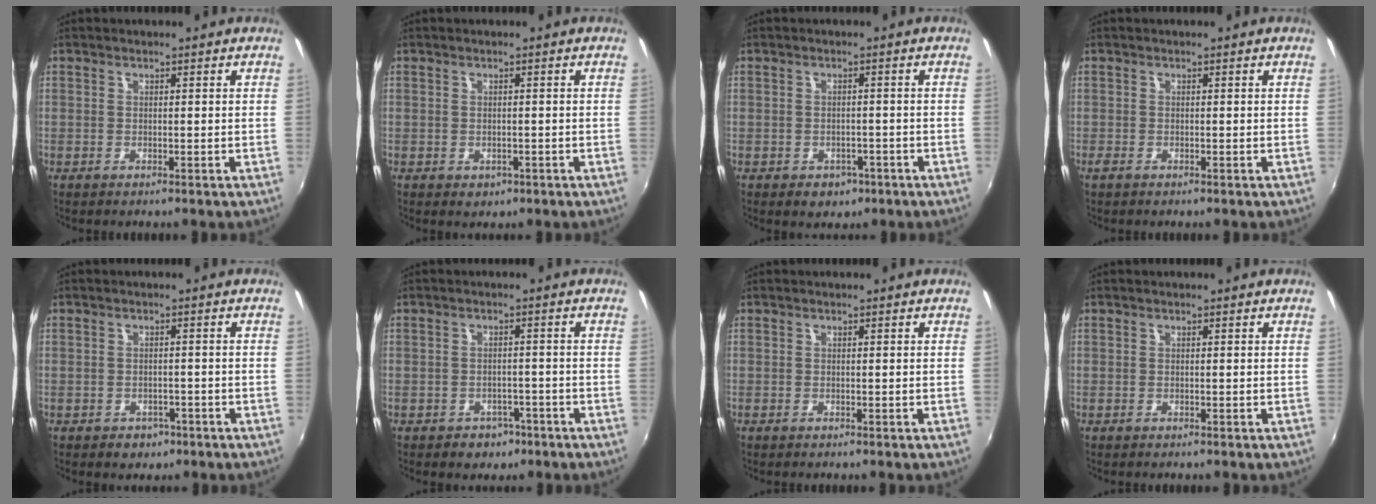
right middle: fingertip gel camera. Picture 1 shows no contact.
{"total": 1.6, "force": [-0.6, 1.4, 0.7], "torque": [-0.014, -0.005, -0.005]}
{"total": 4.1, "force": [-2.2, 3.0, 1.6], "torque": [-0.038, -0.006, -0.022]}
{"total": 0.8, "force": [-0.6, 0.4, 0.5], "torque": [-0.011, -0.003, -0.012]}
{"total": 3.3, "force": [-1.9, 2.5, 1.1], "torque": [-0.028, -0.004, -0.020]}
{"total": 4.6, "force": [-2.8, 3.4, 1.2], "torque": [-0.036, 0.001, -0.030]}
{"total": 0.0}
{"total": 0.0}